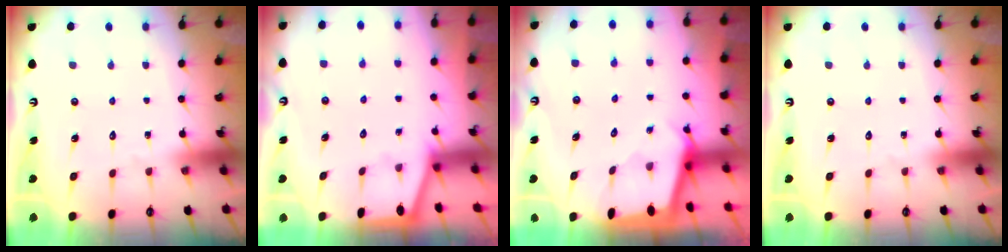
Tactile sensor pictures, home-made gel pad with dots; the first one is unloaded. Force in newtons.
{"total": 0.0}
{"total": 1.6, "press": 1.6, "slide": 0.2}
{"total": 0.0}